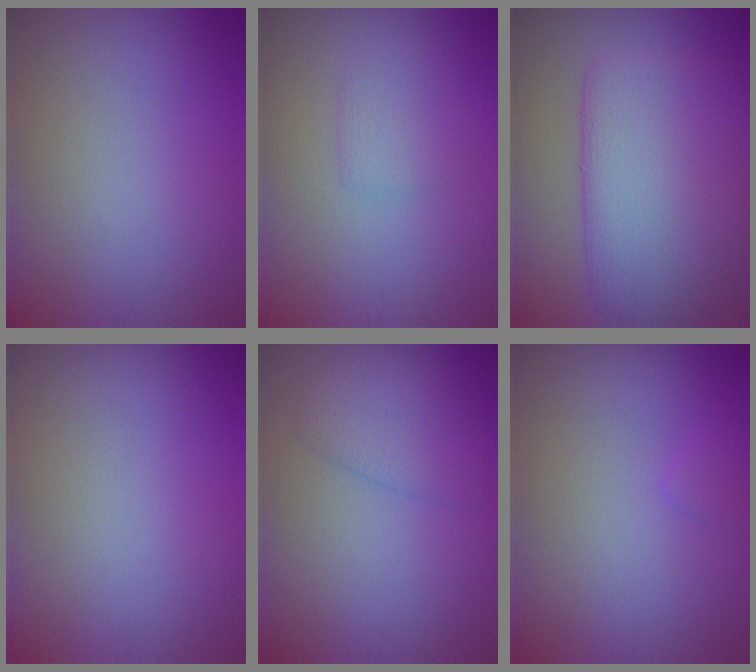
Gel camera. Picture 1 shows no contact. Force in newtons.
{"total": 1.8, "press": 1.8, "slide": 0.1}
{"total": 9.0, "press": 9.0, "slide": 0.3}
{"total": 0.0}
{"total": 2.7, "press": 2.7, "slide": 0.3}
{"total": 0.9, "press": 0.9, "slide": 0.1}